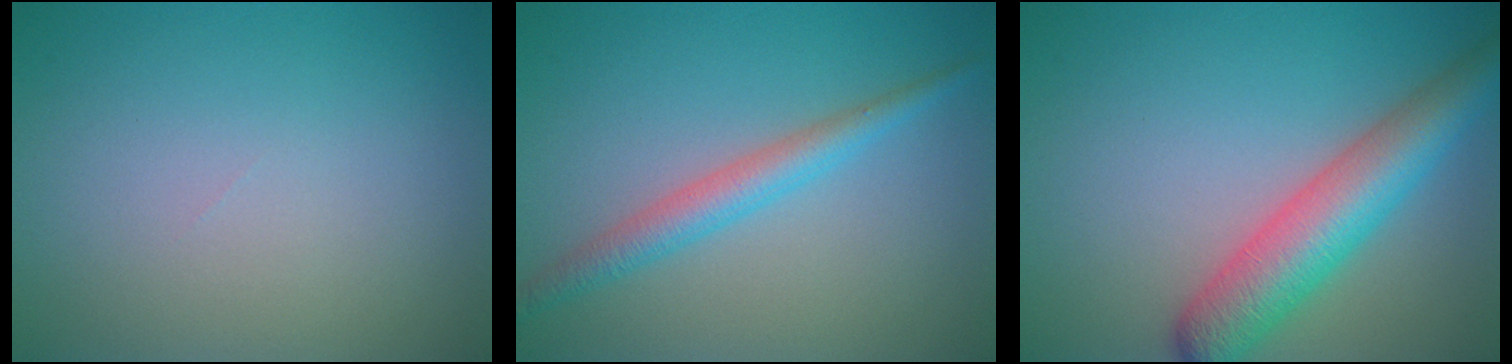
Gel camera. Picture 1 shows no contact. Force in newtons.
{"total": 2.9, "press": 2.9, "slide": 0.1}
{"total": 6.6, "press": 6.6, "slide": 0.2}